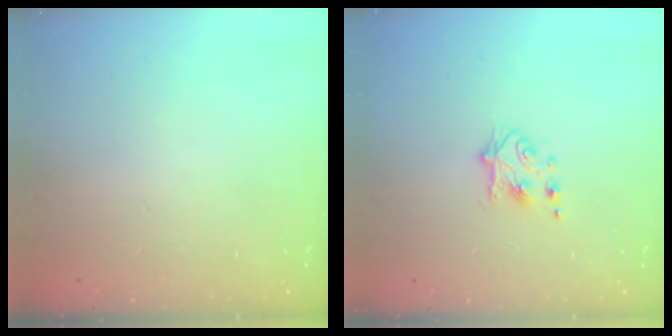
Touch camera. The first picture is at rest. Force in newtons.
{"total": 5.3, "press": 5.2, "slide": 0.8}